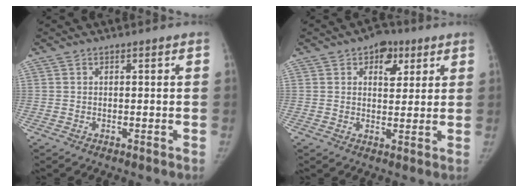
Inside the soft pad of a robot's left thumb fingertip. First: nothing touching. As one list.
[{"total": 6.8, "force": [3.3, 4.5, 3.9], "torque": [-0.019, -0.010, 0.043]}]